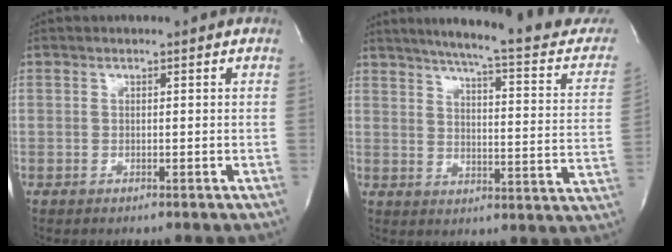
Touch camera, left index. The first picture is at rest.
{"total": 23.0, "force": [19.9, 1.8, 11.4], "torque": [-0.160, -0.044, 0.241]}